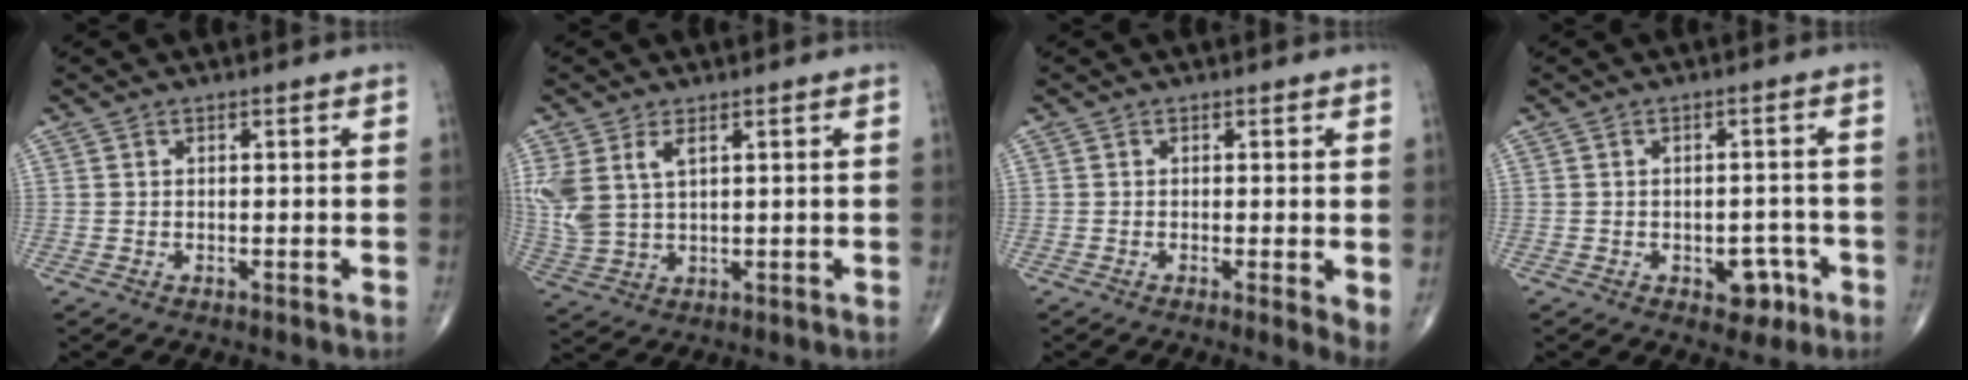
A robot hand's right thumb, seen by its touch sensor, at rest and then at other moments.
{"total": 8.2, "force": [3.0, 4.5, 6.1], "torque": [-0.147, -0.001, 0.072]}
{"total": 3.2, "force": [-0.3, 0.6, 3.1], "torque": [-0.049, -0.011, -0.010]}
{"total": 4.9, "force": [-2.2, 3.2, 3.0], "torque": [-0.012, 0.017, -0.024]}